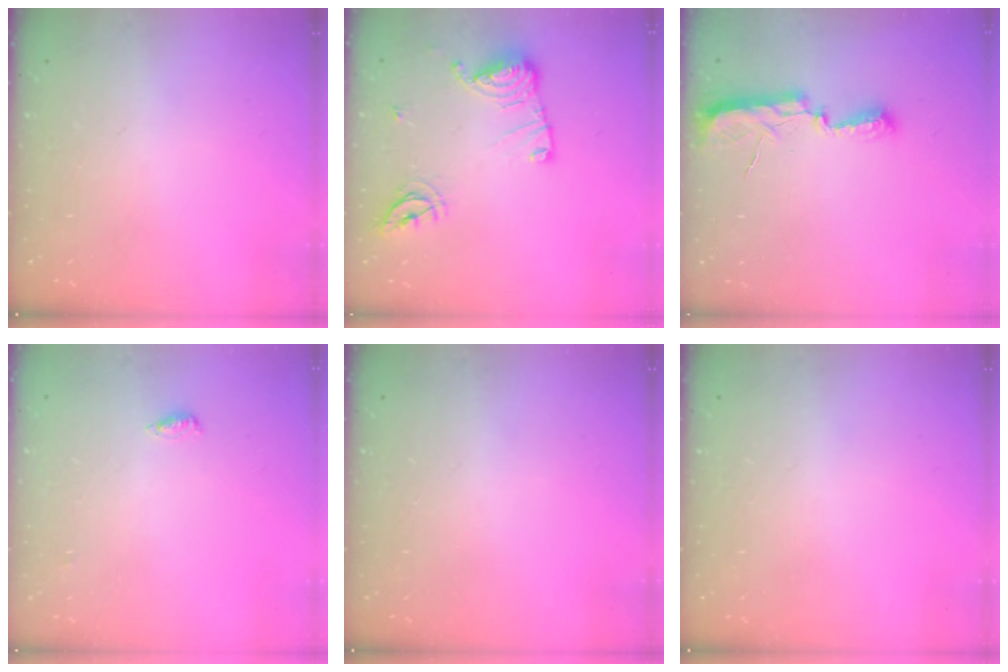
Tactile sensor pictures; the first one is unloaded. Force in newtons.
{"total": 12.8, "press": 12.8, "slide": 0.5}
{"total": 7.7, "press": 7.6, "slide": 1.0}
{"total": 4.0, "press": 3.9, "slide": 1.1}
{"total": 0.0}
{"total": 0.0}